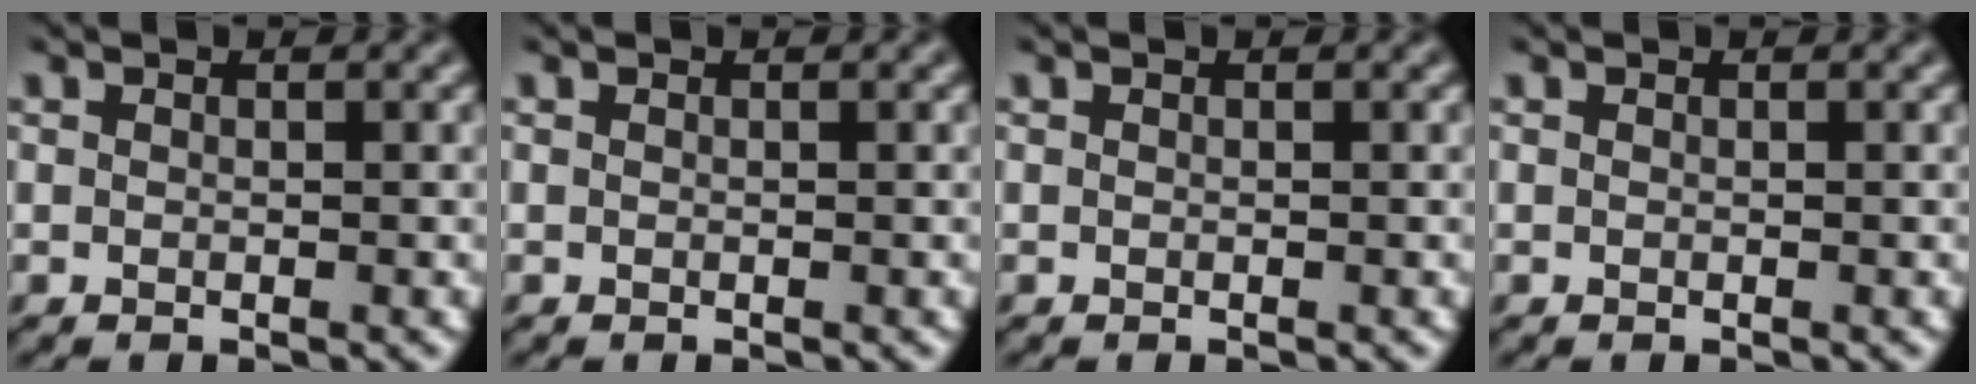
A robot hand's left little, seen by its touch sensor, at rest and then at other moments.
{"total": 0.0}
{"total": 0.0}
{"total": 0.0}